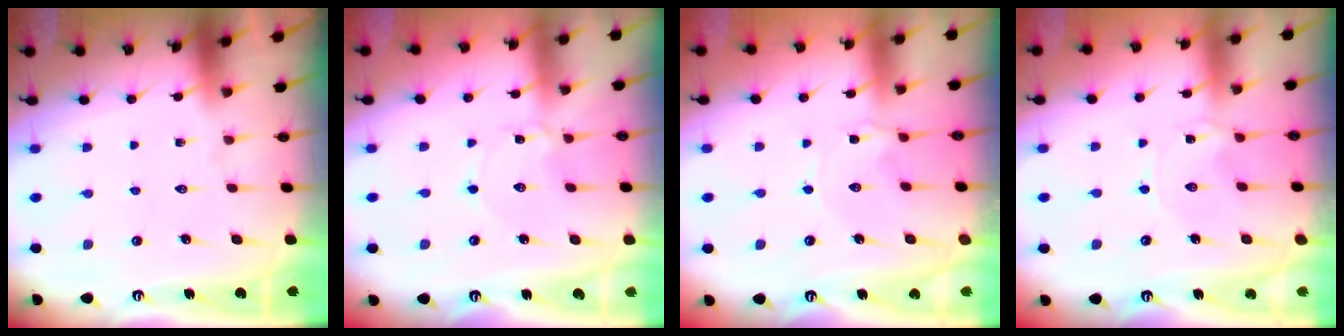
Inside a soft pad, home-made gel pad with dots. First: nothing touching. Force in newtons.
{"total": 1.5, "press": 1.5, "slide": 0.2}
{"total": 1.8, "press": 1.8, "slide": 0.3}
{"total": 1.2, "press": 1.2, "slide": 0.3}